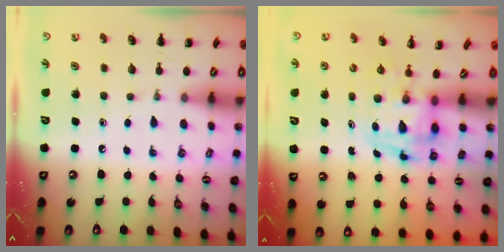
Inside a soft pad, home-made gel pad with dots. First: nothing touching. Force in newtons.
{"total": 3.6, "press": 3.5, "slide": 0.6}